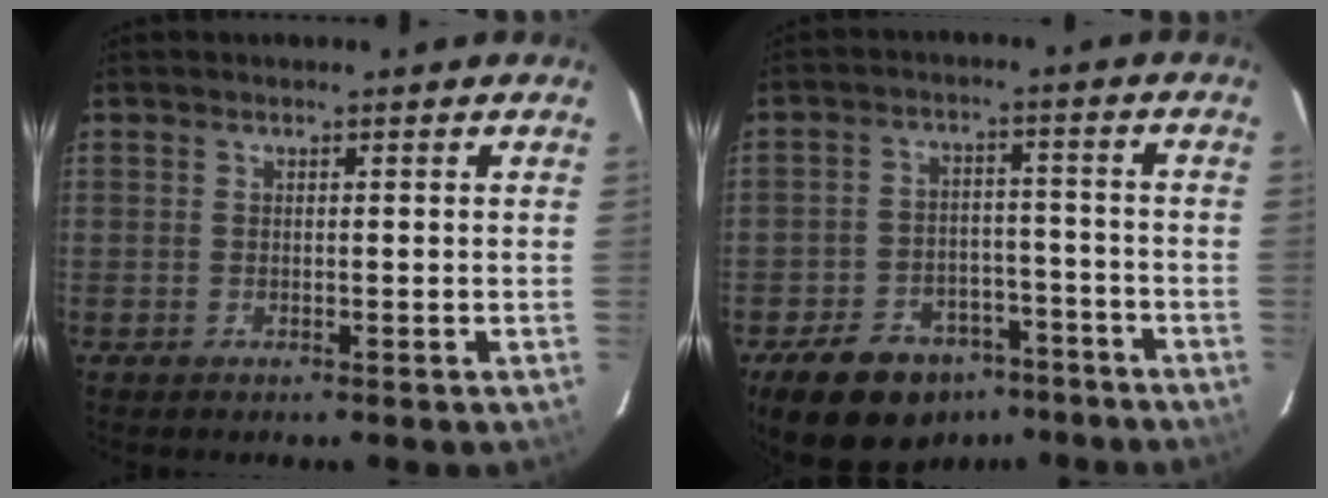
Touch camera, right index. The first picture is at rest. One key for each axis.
{"total": 15.7, "fx": -10.7, "fy": 9.4, "fz": 6.7, "tx": -0.155, "ty": 0.017, "tz": -0.146}